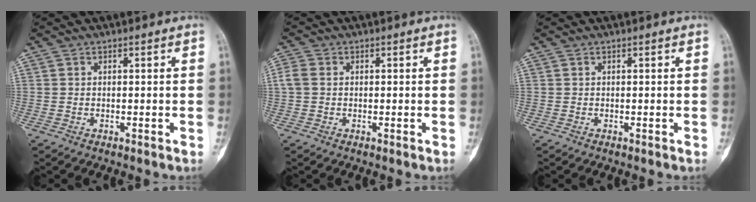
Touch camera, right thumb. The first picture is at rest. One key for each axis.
{"total": 2.6, "fx": 0.2, "fy": 2.1, "fz": 1.6, "tx": -0.041, "ty": 0.007, "tz": -0.002}
{"total": 0.0}